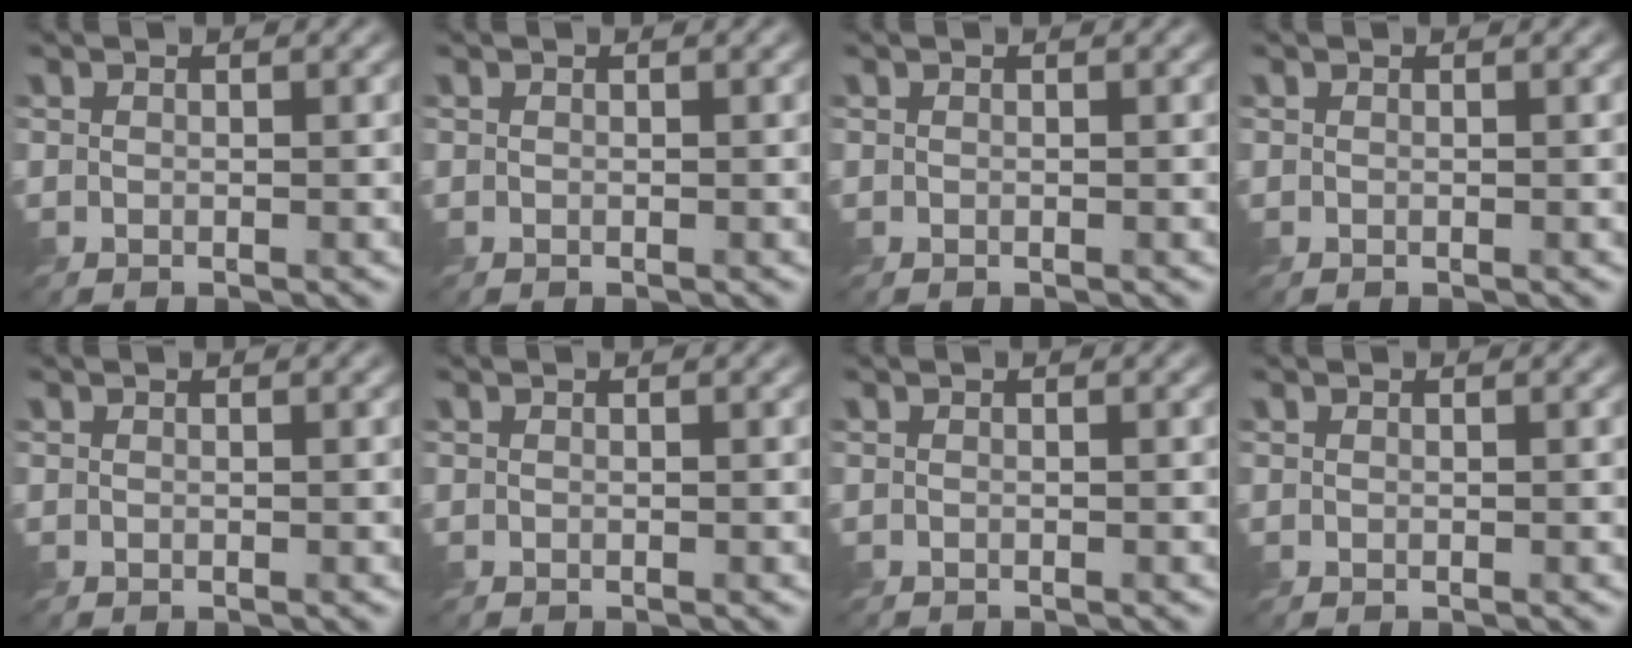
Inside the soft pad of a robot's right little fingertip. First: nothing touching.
{"total": 0.0}
{"total": 0.0}
{"total": 0.0}
{"total": 0.0}
{"total": 0.0}
{"total": 0.6, "force": [-0.6, 0.0, 0.0], "torque": [0.003, -0.005, -0.011]}
{"total": 0.0}